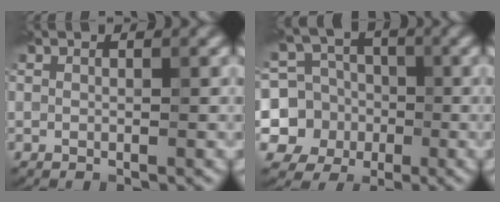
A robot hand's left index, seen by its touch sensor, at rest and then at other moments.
{"total": 8.0, "force": [-1.2, 7.6, 2.1], "torque": [-0.044, 0.010, -0.050]}